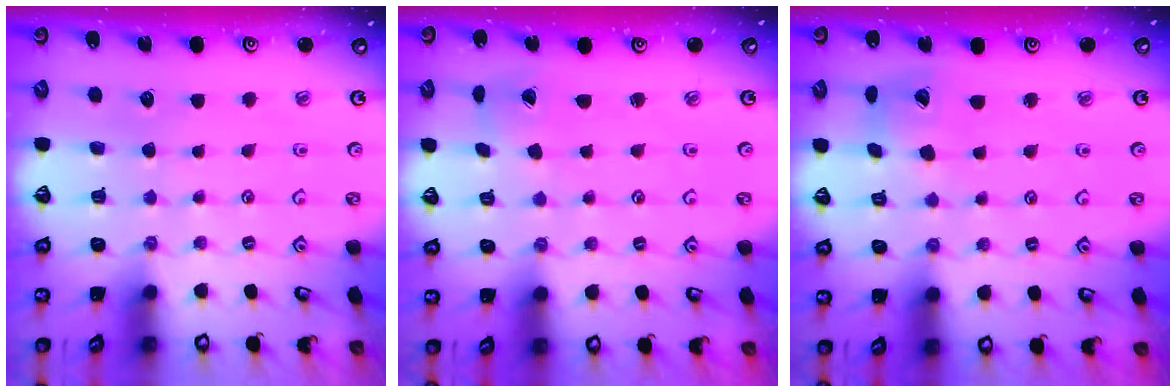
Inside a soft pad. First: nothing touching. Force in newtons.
{"total": 2.7, "press": 2.7, "slide": 0.4}
{"total": 9.5, "press": 9.4, "slide": 1.3}